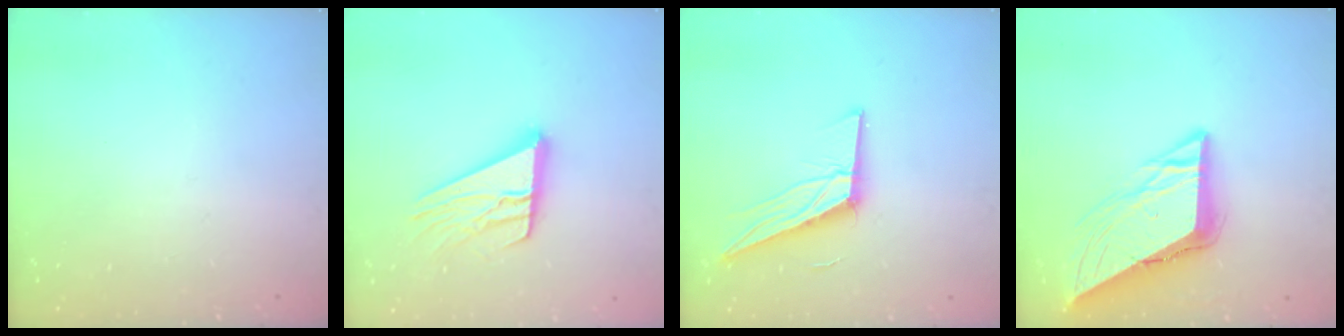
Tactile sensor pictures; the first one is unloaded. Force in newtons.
{"total": 15.4, "press": 15.3, "slide": 1.4}
{"total": 12.7, "press": 12.6, "slide": 1.2}
{"total": 12.0, "press": 12.0, "slide": 1.3}